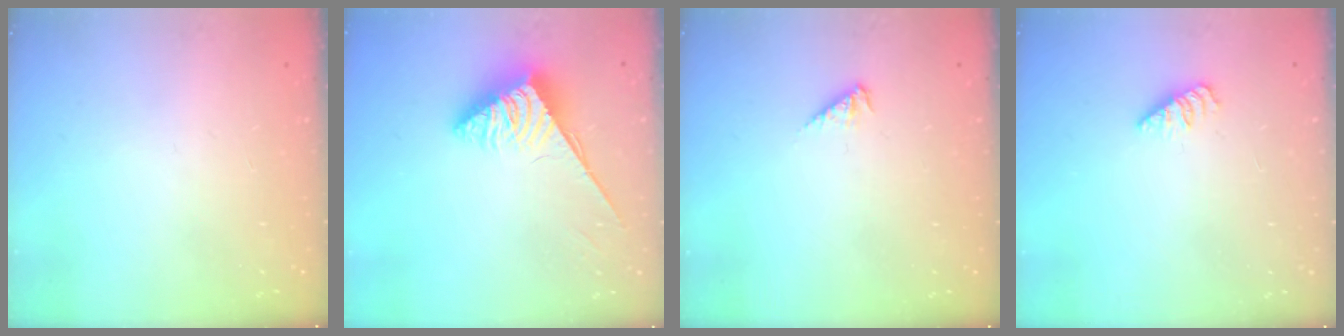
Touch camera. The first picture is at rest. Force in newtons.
{"total": 3.6, "press": 3.6, "slide": 0.6}
{"total": 3.0, "press": 2.9, "slide": 0.6}
{"total": 2.5, "press": 2.4, "slide": 0.4}